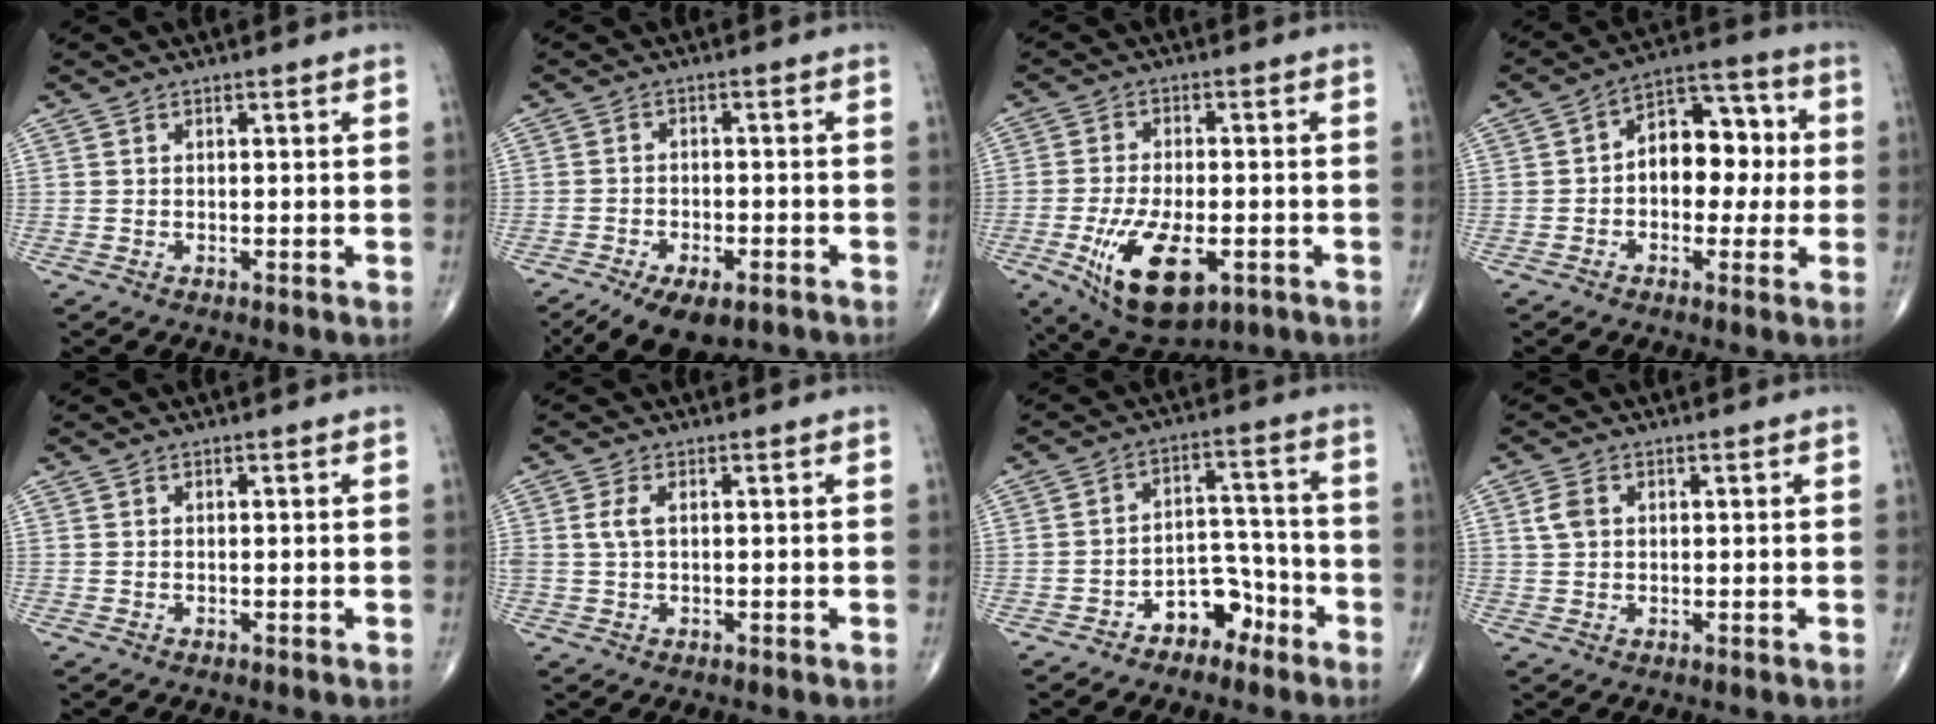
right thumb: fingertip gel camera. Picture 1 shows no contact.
{"total": 10.5, "force": [-7.0, 4.8, 6.2], "torque": [-0.093, 0.017, -0.110]}
{"total": 14.0, "force": [-4.9, 6.6, 11.3], "torque": [-0.193, -0.001, -0.070]}
{"total": 11.9, "force": [0.2, 7.9, 8.9], "torque": [-0.089, 0.036, -0.009]}
{"total": 0.0}
{"total": 2.6, "force": [0.5, 1.3, 2.2], "torque": [-0.055, 0.006, 0.011]}
{"total": 7.4, "force": [-4.6, 4.7, 3.4], "torque": [-0.017, 0.055, -0.076]}
{"total": 3.0, "force": [0.8, 2.1, 2.0], "torque": [-0.040, 0.004, 0.016]}